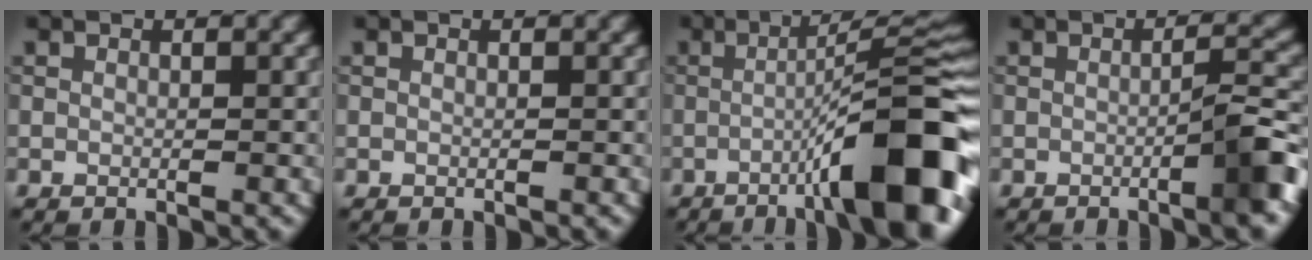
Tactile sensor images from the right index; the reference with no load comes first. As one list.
[{"total": 0.0}, {"total": 12.1, "force": [-4.5, 2.0, 11.1], "torque": [-0.140, 0.017, -0.068]}, {"total": 4.1, "force": [-1.7, 0.6, 3.7], "torque": [-0.045, 0.016, -0.034]}]